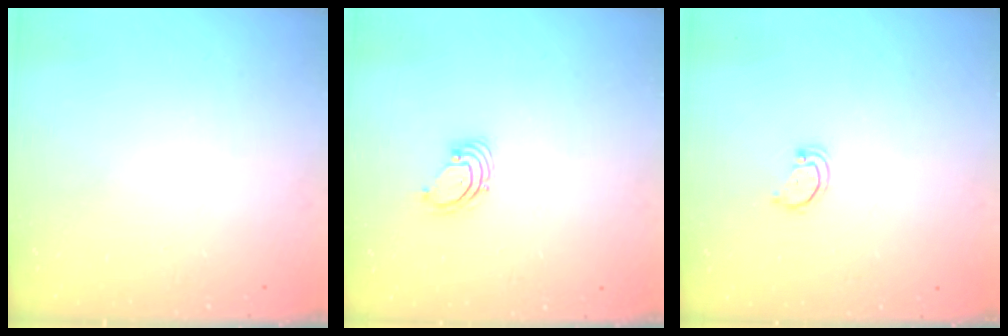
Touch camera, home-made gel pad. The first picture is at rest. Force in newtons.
{"total": 1.6, "press": 1.6, "slide": 0.1}
{"total": 2.2, "press": 2.2, "slide": 0.2}